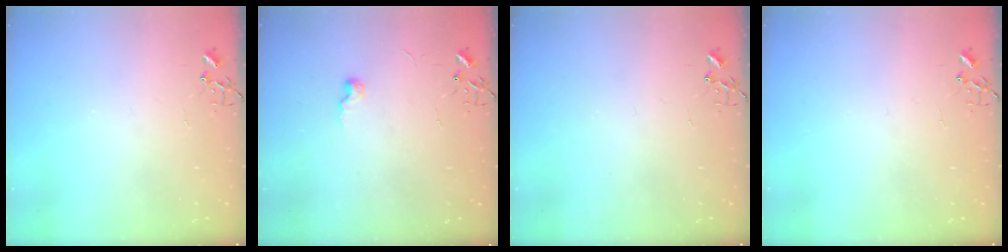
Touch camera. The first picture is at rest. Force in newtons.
{"total": 5.9, "press": 5.9, "slide": 0.6}
{"total": 0.0}
{"total": 0.0}